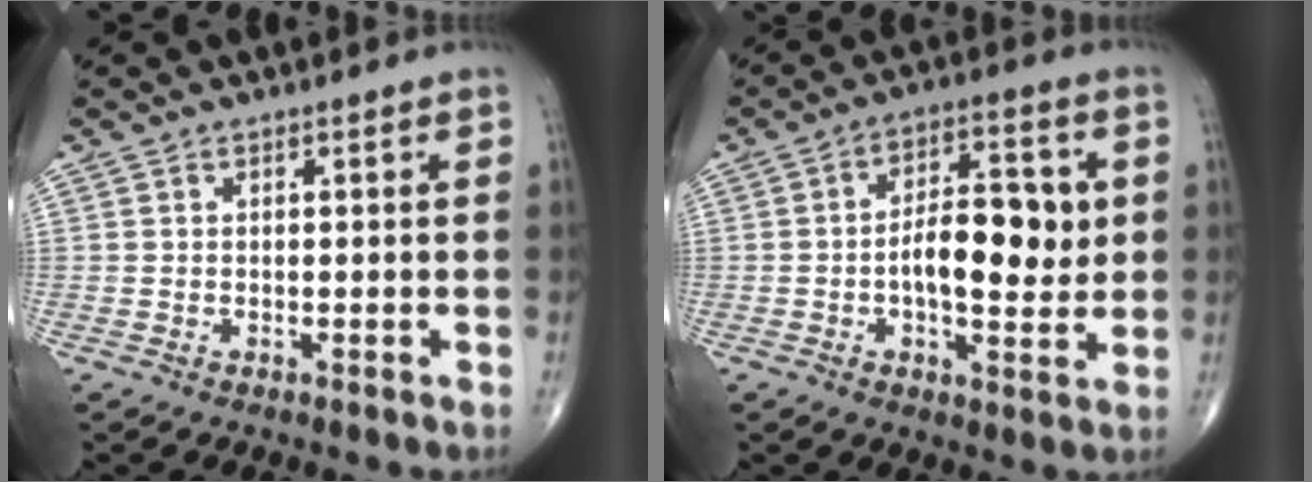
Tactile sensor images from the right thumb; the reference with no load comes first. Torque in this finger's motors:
{"motor_torque": [-0.68, 0.91, 0.18, -0.05, 0.25]}